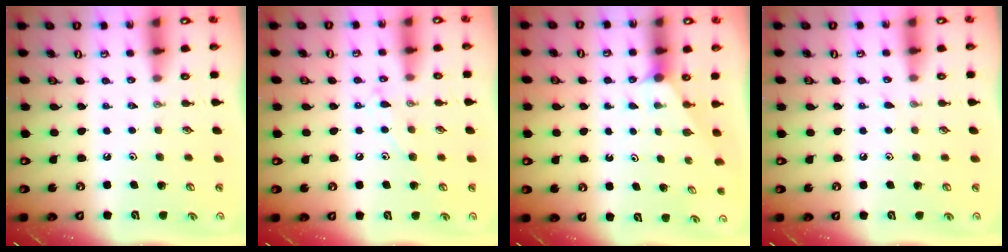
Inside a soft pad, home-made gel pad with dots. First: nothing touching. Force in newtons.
{"total": 8.2, "press": 8.1, "slide": 0.7}
{"total": 0.6, "press": 0.6, "slide": 0.1}
{"total": 5.6, "press": 5.6, "slide": 0.5}